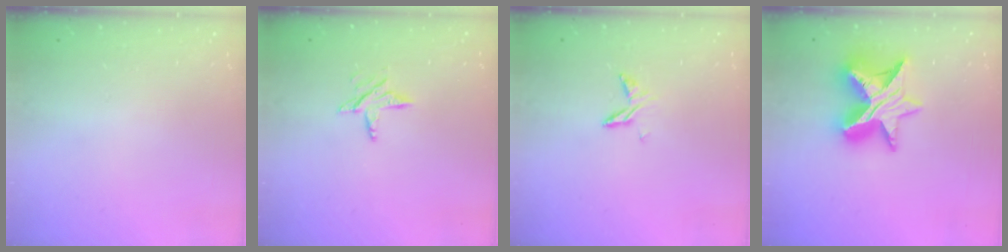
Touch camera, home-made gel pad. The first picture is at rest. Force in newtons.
{"total": 6.3, "press": 6.3, "slide": 0.5}
{"total": 7.0, "press": 6.9, "slide": 0.7}
{"total": 14.0, "press": 13.9, "slide": 1.0}